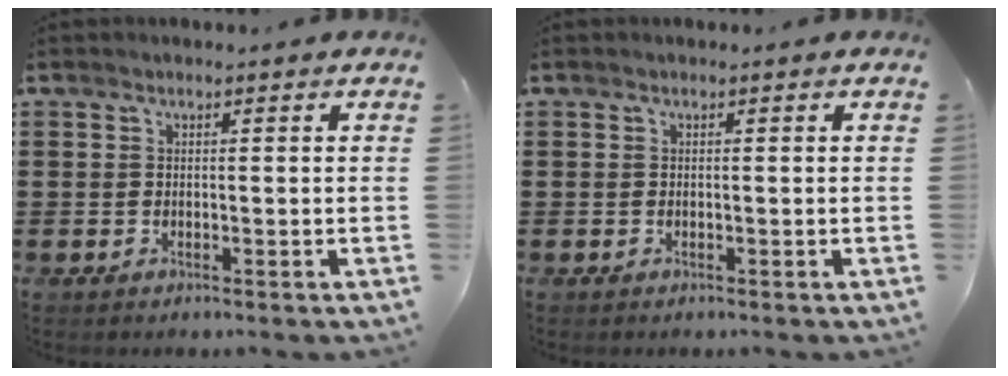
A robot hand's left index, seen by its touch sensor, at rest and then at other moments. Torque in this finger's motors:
{"motor_torque": [-0.01, 0.01, 0.00, 0.00]}